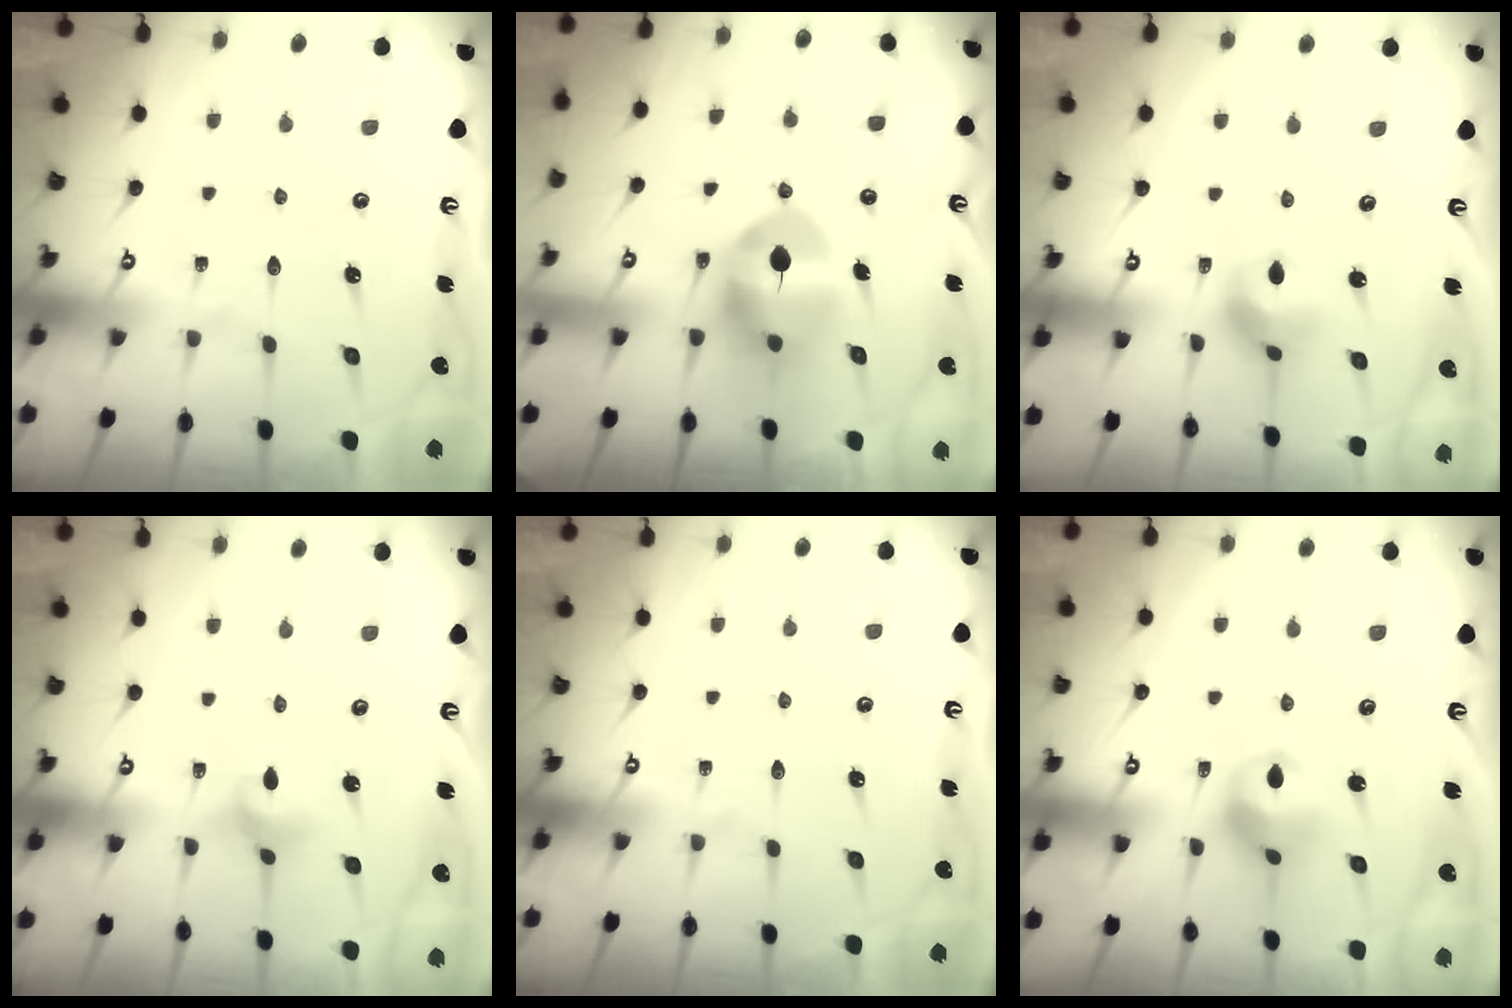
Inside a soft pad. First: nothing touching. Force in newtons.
{"total": 9.7, "press": 9.5, "slide": 1.9}
{"total": 7.5, "press": 7.5, "slide": 0.2}
{"total": 2.9, "press": 2.9, "slide": 0.5}
{"total": 0.0}
{"total": 8.8, "press": 8.7, "slide": 0.6}